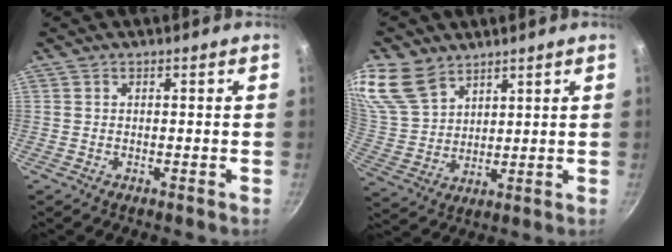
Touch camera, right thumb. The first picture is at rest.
{"total": 14.6, "force": [9.8, 9.2, 5.9], "torque": [-0.122, -0.016, 0.208]}